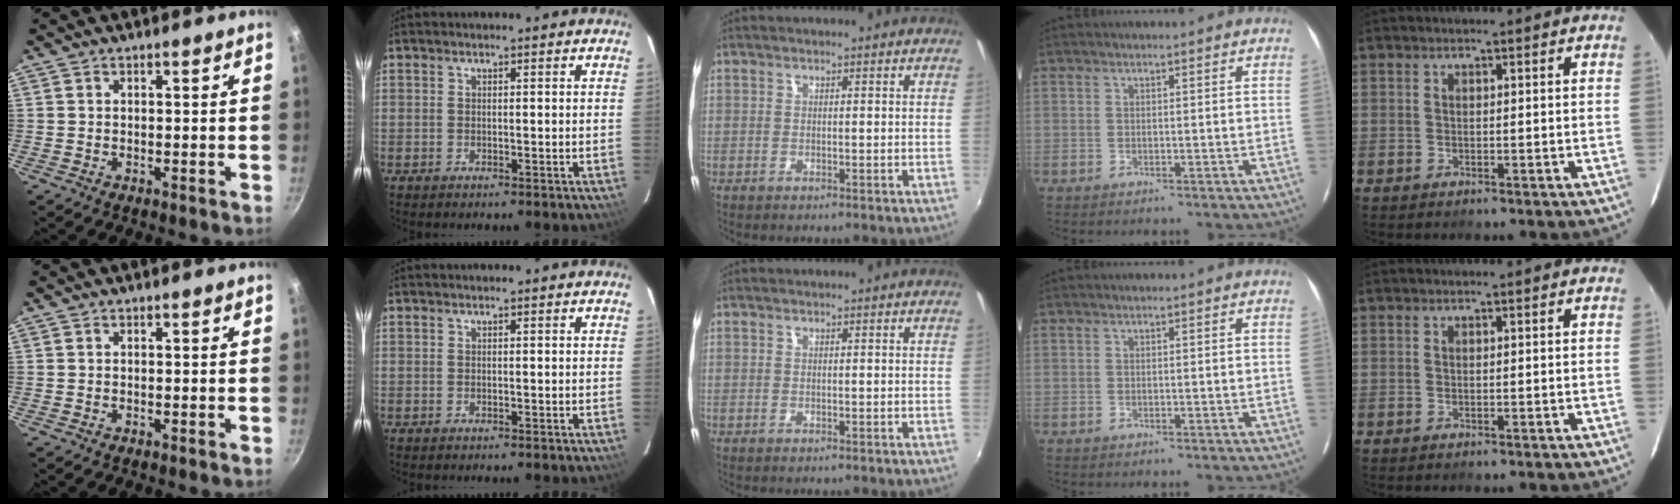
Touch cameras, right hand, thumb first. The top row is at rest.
{}